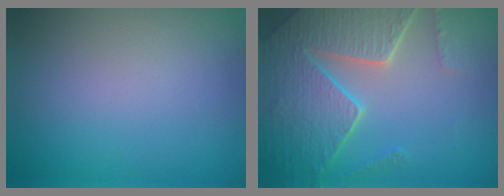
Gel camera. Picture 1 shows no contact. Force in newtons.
{"total": 7.8, "press": 5.7, "slide": 5.4}